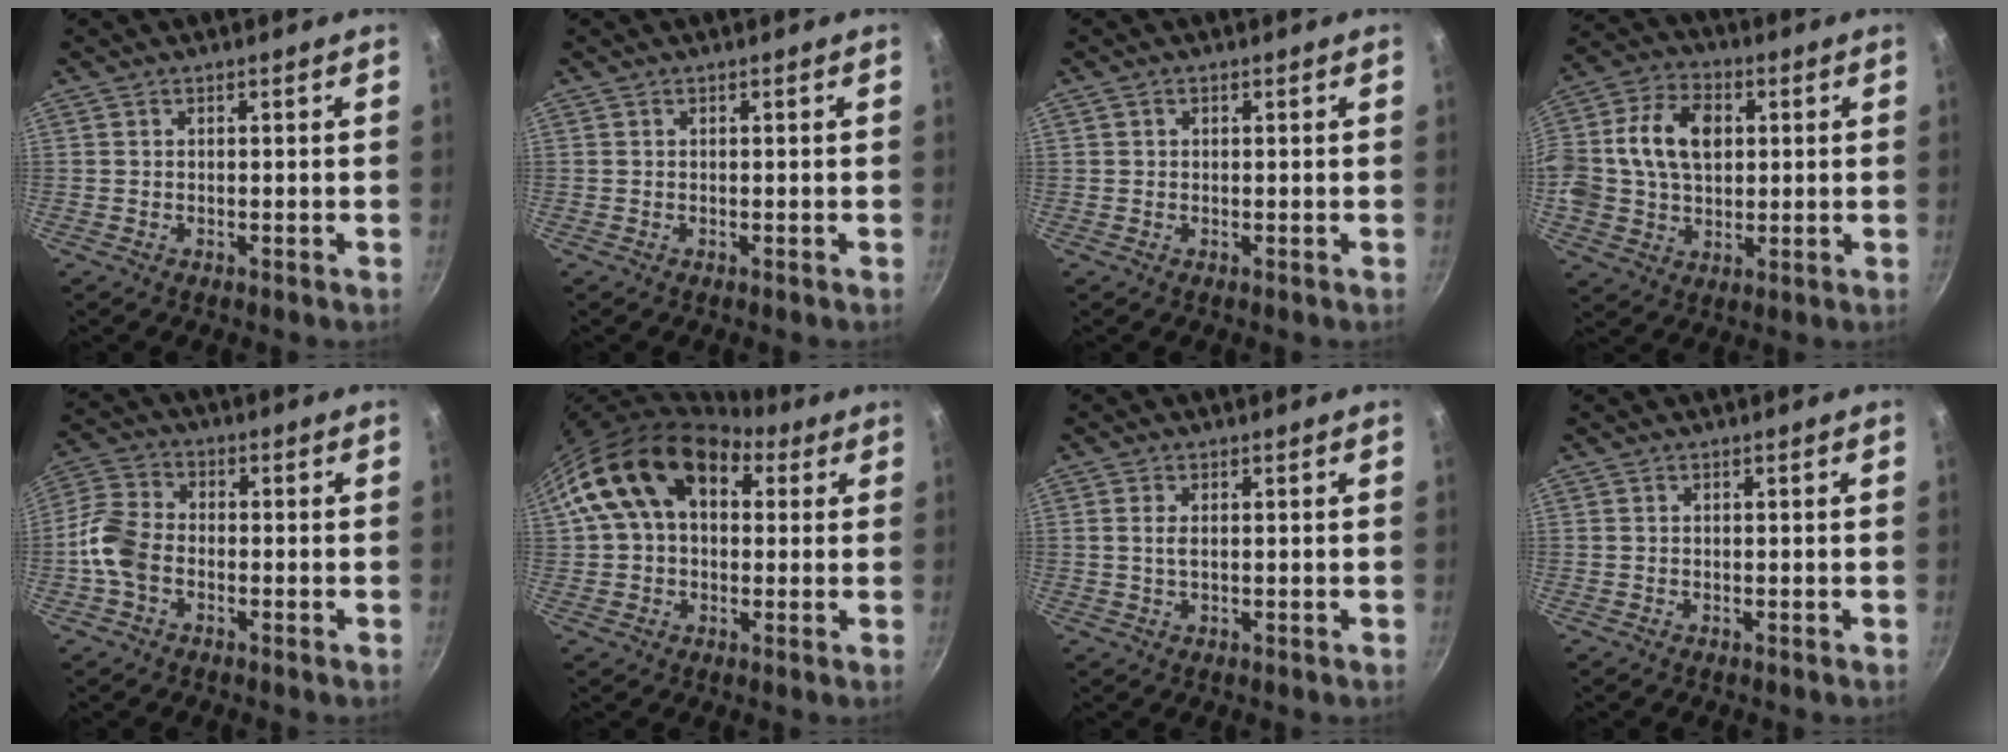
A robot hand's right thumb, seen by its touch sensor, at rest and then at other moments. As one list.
[{"total": 0.0}, {"total": 0.8, "force": [0.2, 0.7, 0.3], "torque": [-0.005, 0.005, 0.003]}, {"total": 15.4, "force": [2.5, 11.0, 10.4], "torque": [-0.175, 0.017, 0.031]}, {"total": 8.1, "force": [-2.3, 5.5, 5.4], "torque": [-0.109, 0.027, -0.060]}, {"total": 17.3, "force": [5.3, 11.7, 11.6], "torque": [-0.175, 0.027, 0.077]}, {"total": 1.9, "force": [0.3, 1.0, 1.6], "torque": [-0.033, 0.000, 0.006]}, {"total": 0.0}]